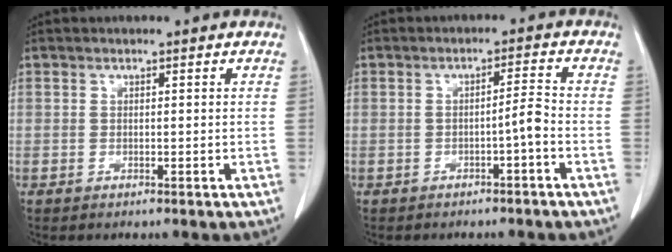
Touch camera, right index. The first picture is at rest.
{"total": 2.7, "force": [-1.2, -0.2, 2.4], "torque": [-0.034, 0.004, -0.021]}